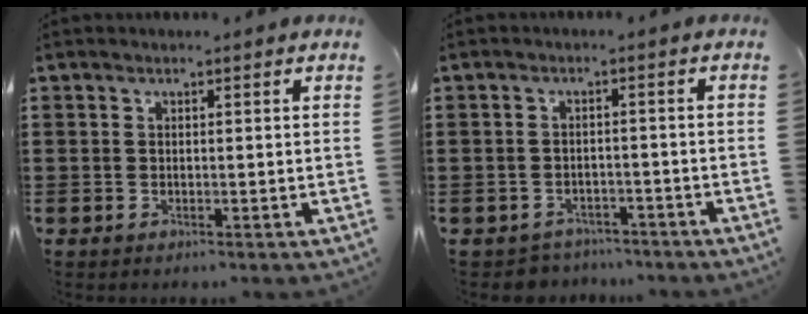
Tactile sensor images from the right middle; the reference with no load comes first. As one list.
[{"total": 2.4, "force": [-2.3, 0.5, -0.3], "torque": [-0.004, 0.001, -0.053]}]